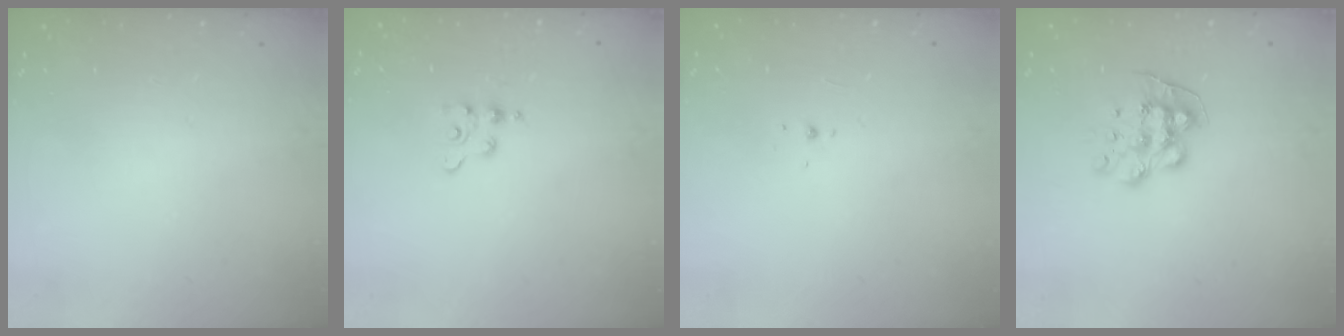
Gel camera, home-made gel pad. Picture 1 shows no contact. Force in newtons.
{"total": 2.5, "press": 2.4, "slide": 0.4}
{"total": 2.1, "press": 1.9, "slide": 0.8}
{"total": 8.9, "press": 8.9, "slide": 0.2}